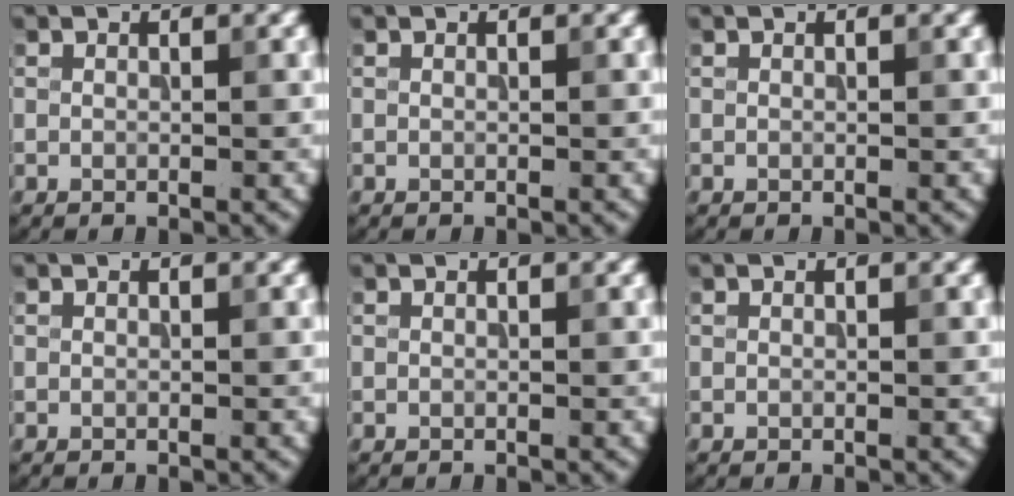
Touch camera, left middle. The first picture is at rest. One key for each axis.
{"total": 0.0}
{"total": 0.0}
{"total": 0.0}
{"total": 0.0}
{"total": 0.0}